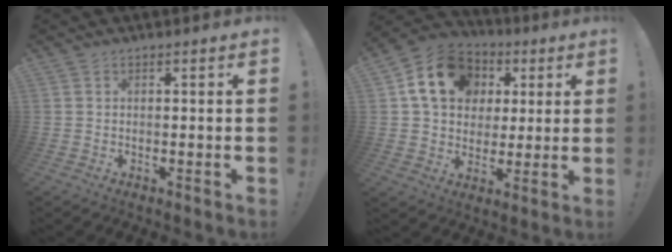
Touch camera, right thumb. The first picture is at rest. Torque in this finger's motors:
{"motor_torque": [-0.14, 0.97, 1.52, 0.12, 0.47]}